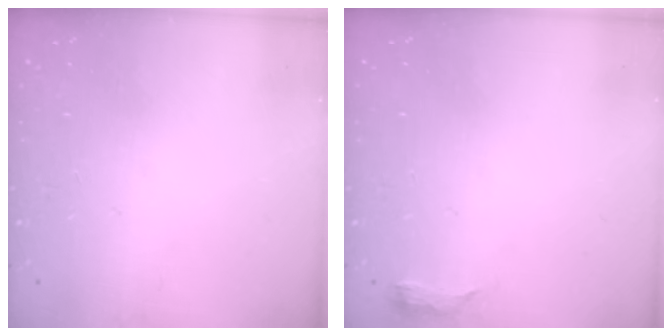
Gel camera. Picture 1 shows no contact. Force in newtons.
{"total": 3.8, "press": 3.3, "slide": 1.9}